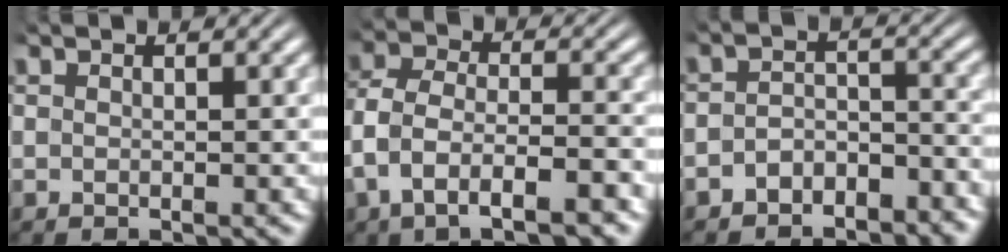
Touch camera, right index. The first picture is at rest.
{"total": 6.8, "force": [-2.9, 4.3, 4.5], "torque": [-0.099, -0.026, -0.043]}
{"total": 4.3, "force": [-3.7, 2.0, 1.0], "torque": [-0.013, -0.013, -0.063]}